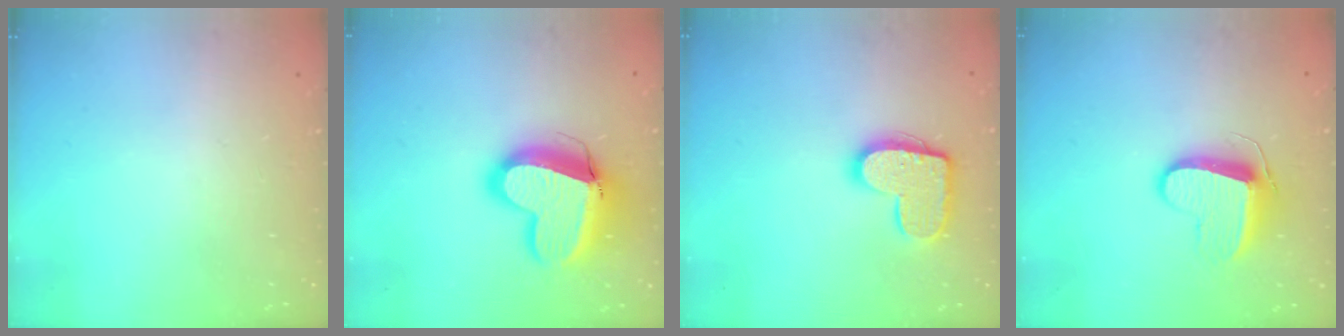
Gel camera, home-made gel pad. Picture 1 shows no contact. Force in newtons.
{"total": 16.2, "press": 16.0, "slide": 2.1}
{"total": 13.7, "press": 13.7, "slide": 0.6}
{"total": 9.5, "press": 9.5, "slide": 0.4}